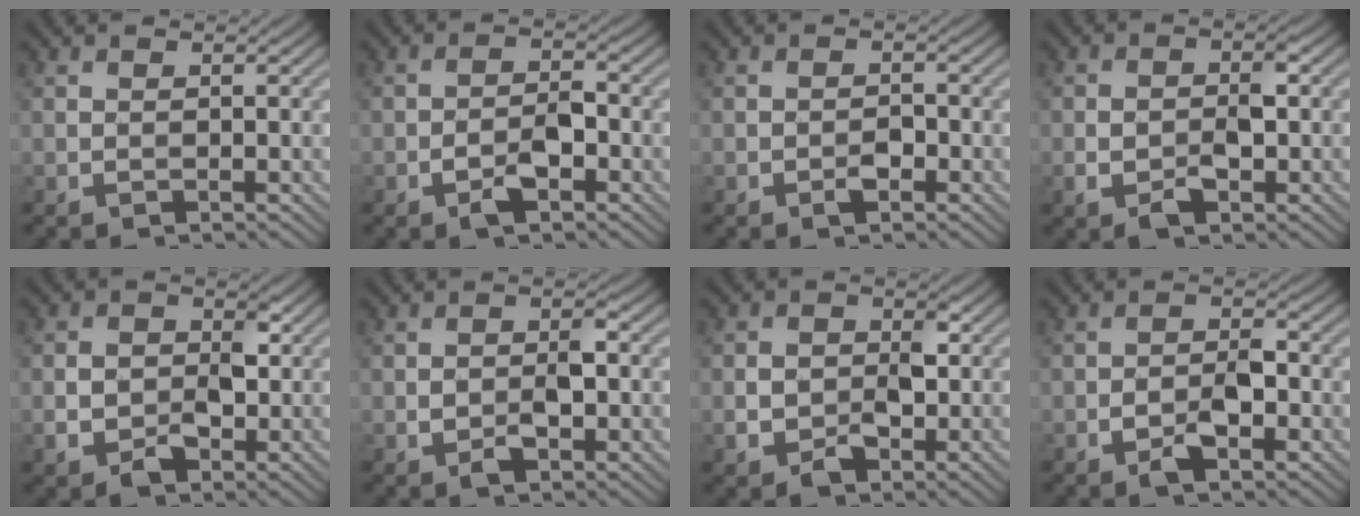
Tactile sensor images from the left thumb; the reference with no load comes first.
{"total": 4.0, "force": [-2.1, 1.8, 2.9], "torque": [-0.049, 0.005, -0.041]}
{"total": 2.0, "force": [-1.1, 1.0, 1.3], "torque": [-0.018, 0.002, -0.021]}
{"total": 4.8, "force": [-1.4, 2.5, 3.9], "torque": [-0.068, -0.001, -0.026]}
{"total": 5.2, "force": [-1.4, 3.5, 3.6], "torque": [-0.051, -0.006, -0.027]}
{"total": 4.7, "force": [-1.3, 2.3, 3.9], "torque": [-0.067, 0.001, -0.023]}
{"total": 6.0, "force": [-1.7, 3.9, 4.3], "torque": [-0.061, -0.006, -0.032]}
{"total": 4.4, "force": [-2.0, 2.1, 3.3], "torque": [-0.056, 0.005, -0.038]}